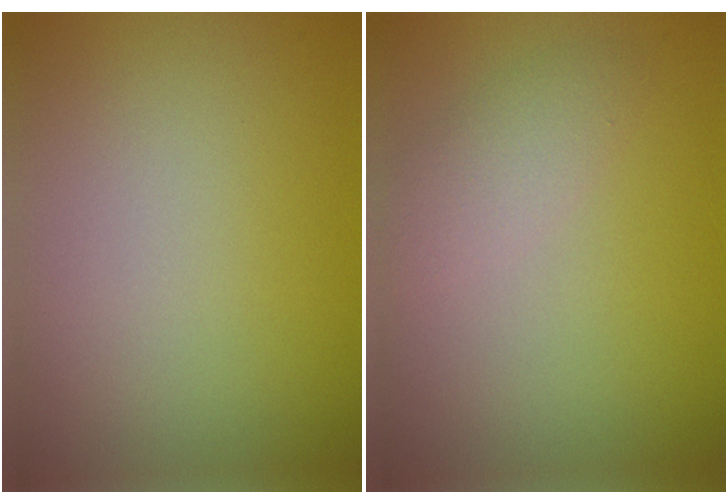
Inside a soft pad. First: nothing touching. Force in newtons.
{"total": 2.1, "press": 2.1, "slide": 0.1}